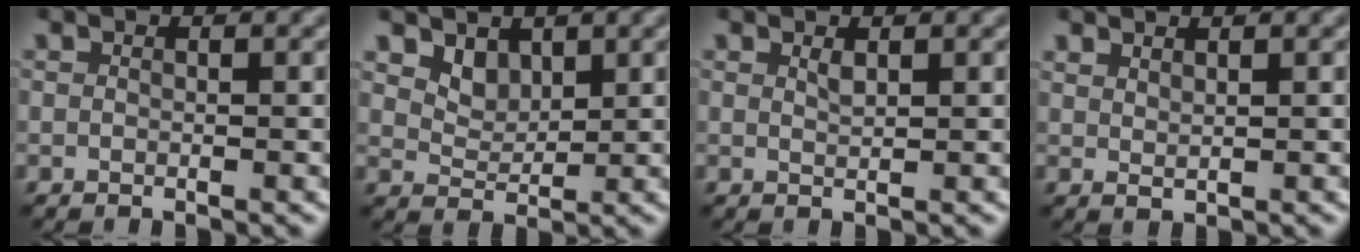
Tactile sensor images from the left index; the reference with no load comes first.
{"total": 1.6, "force": [0.9, 1.2, 0.7], "torque": [-0.019, -0.018, 0.032]}
{"total": 0.0}
{"total": 0.8, "force": [0.7, -0.2, 0.1], "torque": [-0.001, 0.002, 0.017]}